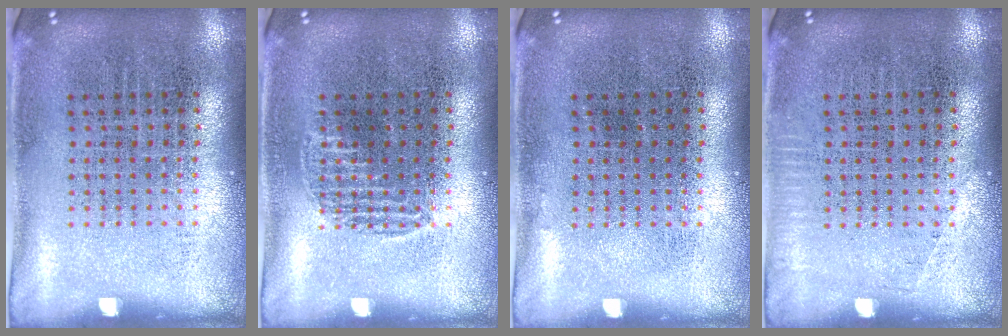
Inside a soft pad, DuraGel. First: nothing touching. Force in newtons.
{"total": 0.9, "press": 0.8, "slide": 0.2}
{"total": 0.0}
{"total": 0.6, "press": 0.6, "slide": 0.1}